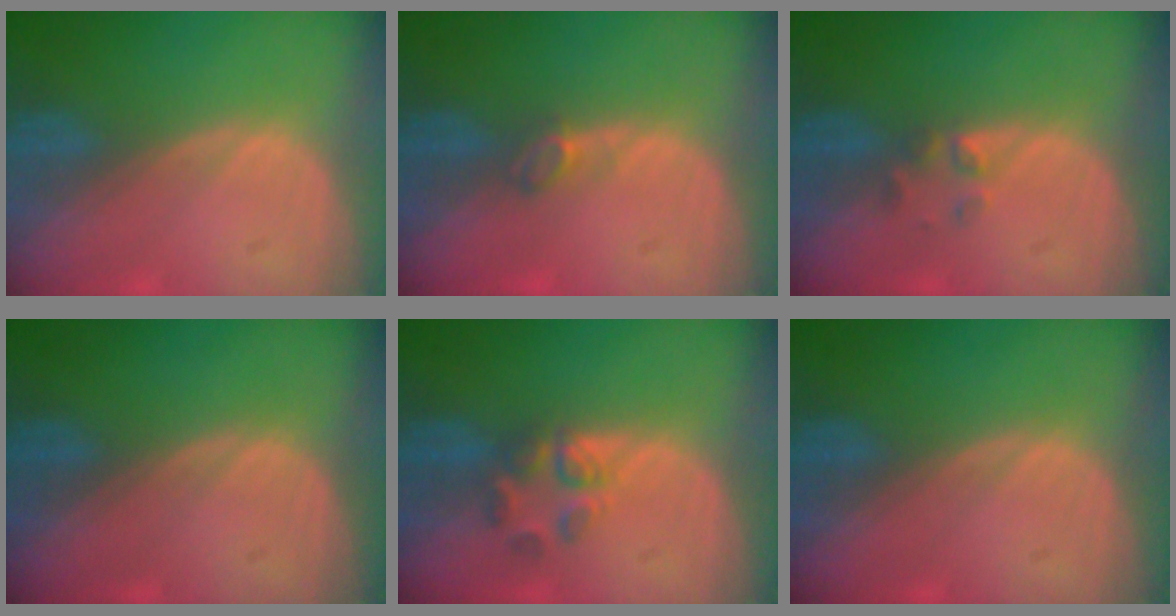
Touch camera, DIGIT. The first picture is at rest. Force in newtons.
{"total": 1.7, "press": 1.7, "slide": 0.4}
{"total": 1.9, "press": 1.7, "slide": 0.8}
{"total": 0.0}
{"total": 3.7, "press": 3.5, "slide": 0.9}
{"total": 0.0}